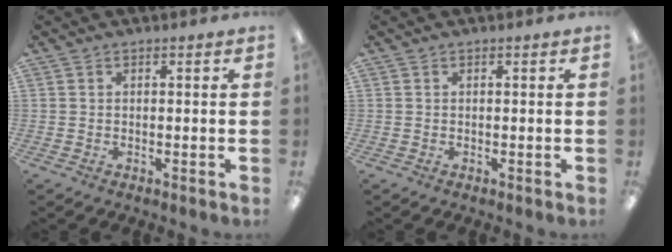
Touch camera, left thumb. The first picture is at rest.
{"total": 0.0}